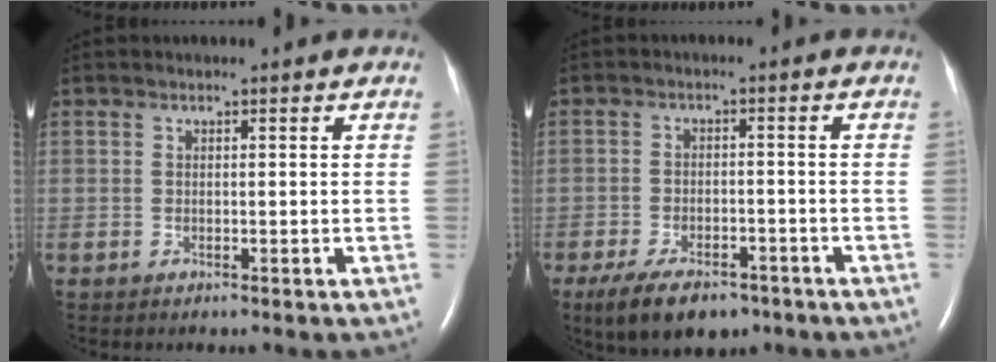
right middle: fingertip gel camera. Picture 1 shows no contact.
{"total": 9.4, "force": [-6.7, 4.2, 5.1], "torque": [-0.087, -0.005, -0.106]}